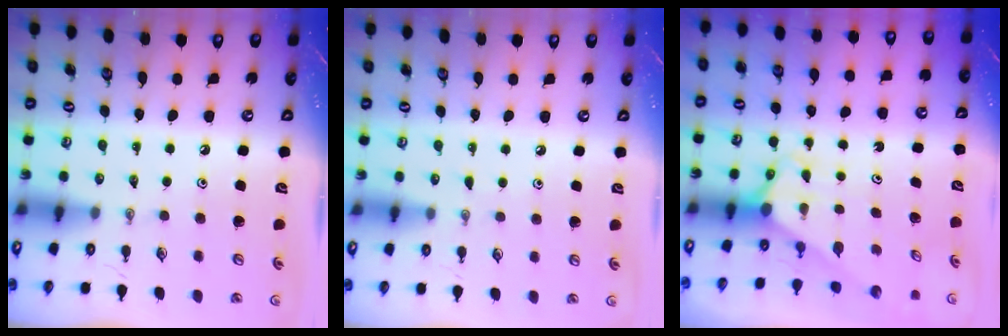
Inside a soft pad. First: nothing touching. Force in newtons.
{"total": 3.2, "press": 3.2, "slide": 0.4}
{"total": 2.8, "press": 2.8, "slide": 0.0}